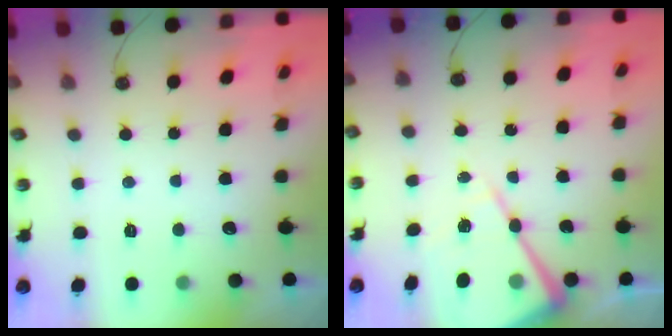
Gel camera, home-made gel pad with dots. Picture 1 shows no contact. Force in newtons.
{"total": 14.2, "press": 14.2, "slide": 1.2}